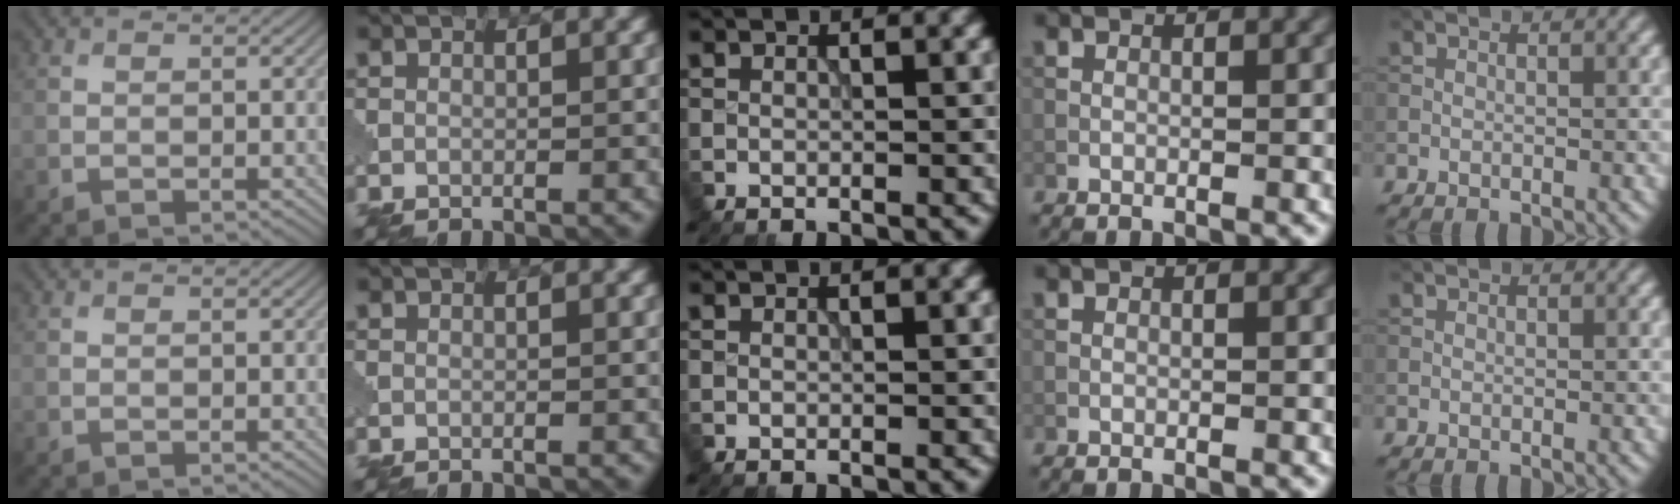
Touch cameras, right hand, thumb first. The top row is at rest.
{}